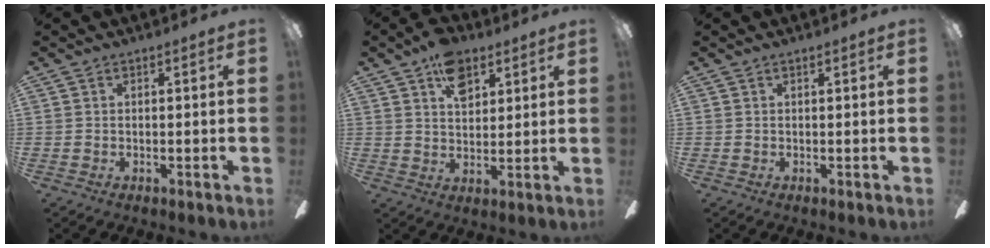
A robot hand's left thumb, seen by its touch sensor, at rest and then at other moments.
{"total": 9.3, "force": [5.1, 5.7, 5.3], "torque": [-0.069, -0.012, 0.090]}
{"total": 0.0}